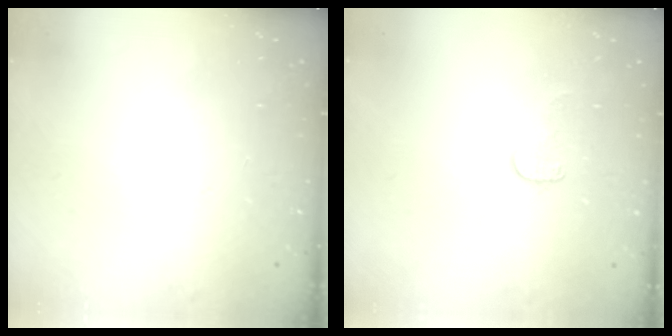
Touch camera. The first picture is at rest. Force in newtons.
{"total": 7.6, "press": 7.6, "slide": 0.1}